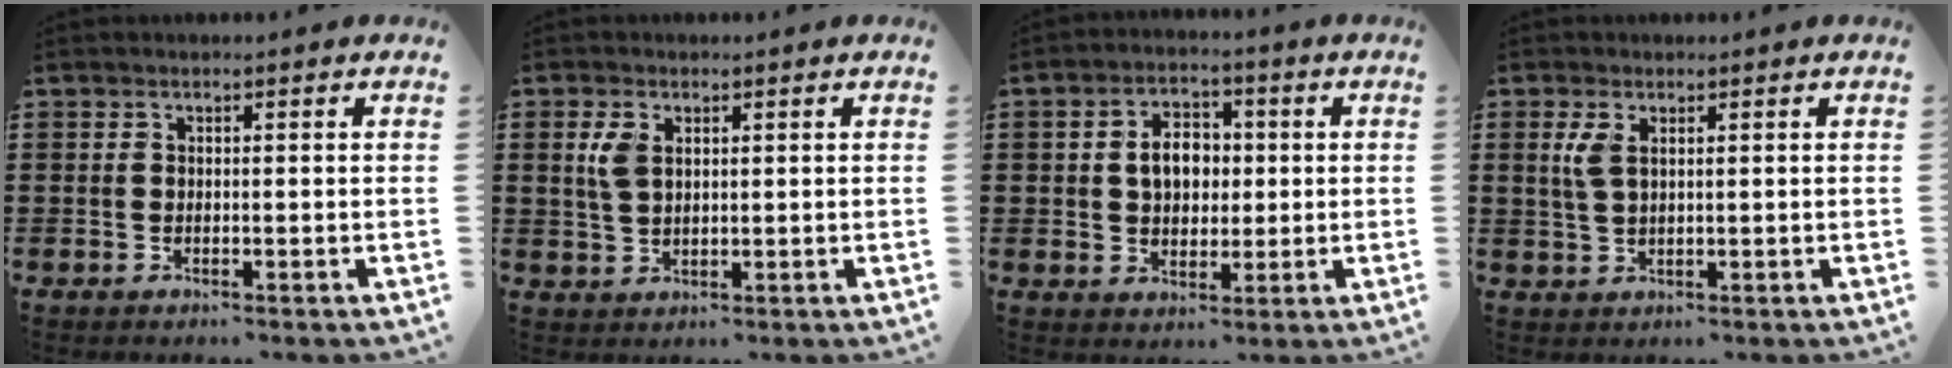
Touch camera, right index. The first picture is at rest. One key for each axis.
{"total": 3.5, "fx": 1.3, "fy": 2.0, "fz": 2.6, "tx": -0.059, "ty": 0.008, "tz": 0.024}
{"total": 5.6, "fx": 0.4, "fy": 4.1, "fz": 3.7, "tx": -0.076, "ty": 0.012, "tz": 0.000}
{"total": 3.0, "fx": 1.2, "fy": 1.3, "fz": 2.5, "tx": -0.054, "ty": 0.006, "tz": 0.021}